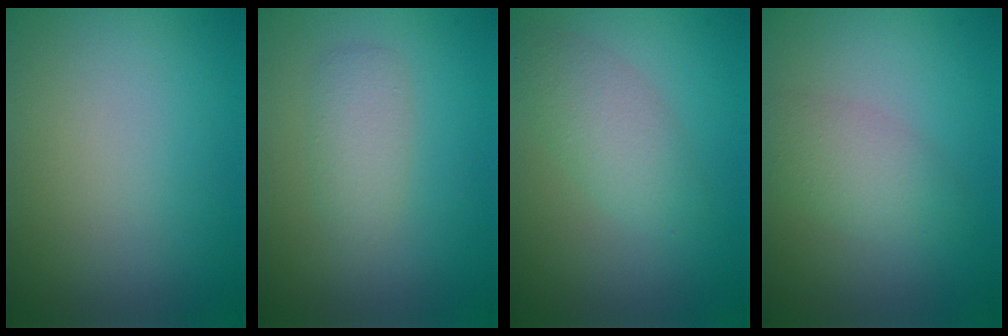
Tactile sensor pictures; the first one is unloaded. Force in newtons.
{"total": 2.0, "press": 2.0, "slide": 0.2}
{"total": 2.7, "press": 2.7, "slide": 0.0}
{"total": 2.8, "press": 2.8, "slide": 0.1}